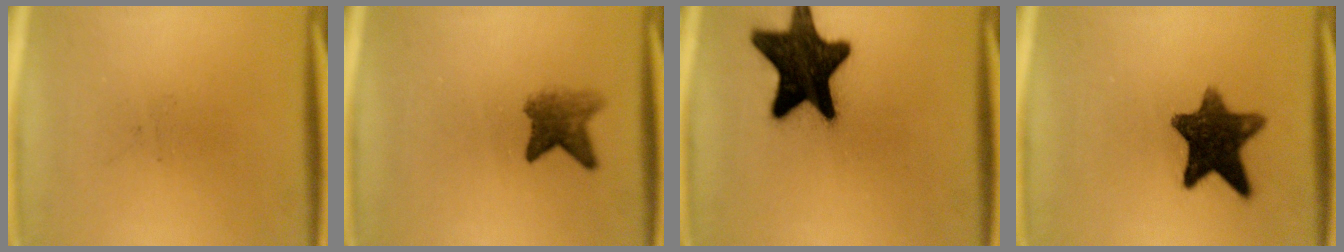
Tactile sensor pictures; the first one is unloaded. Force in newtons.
{"total": 4.1}
{"total": 18.5}
{"total": 11.4}